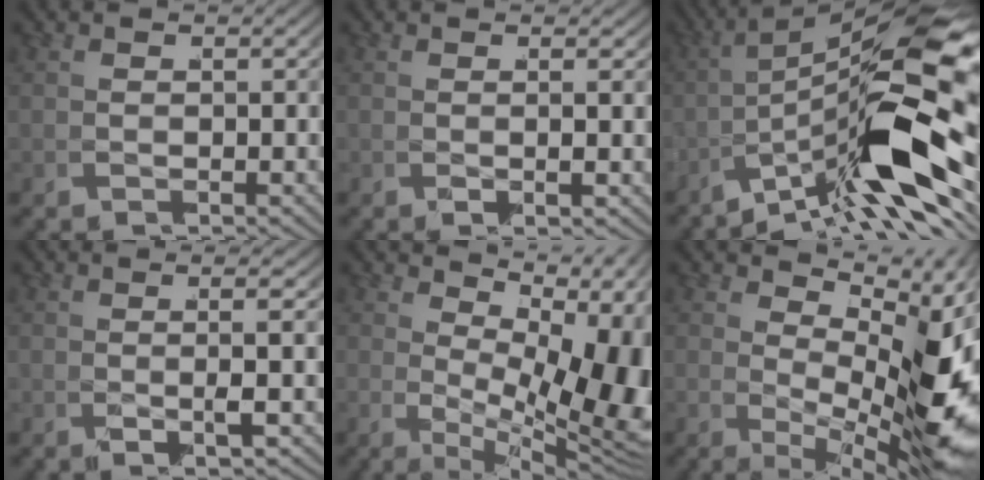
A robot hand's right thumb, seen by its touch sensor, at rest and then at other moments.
{"total": 2.2, "force": [0.8, -0.2, 2.1], "torque": [-0.028, 0.007, 0.009]}
{"total": 14.4, "force": [-1.1, 5.8, 13.2], "torque": [-0.197, -0.022, -0.016]}
{"total": 3.4, "force": [1.1, -0.3, 3.2], "torque": [-0.042, 0.015, 0.011]}
{"total": 12.8, "force": [0.7, 6.8, 10.8], "torque": [-0.168, -0.053, 0.038]}
{"total": 10.3, "force": [1.8, 4.6, 9.1], "torque": [-0.123, -0.008, 0.032]}